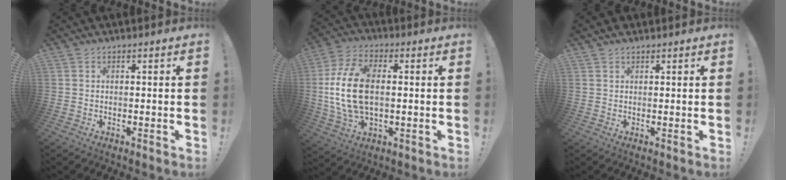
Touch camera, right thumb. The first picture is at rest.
{"total": 16.8, "force": [0.7, 10.1, 13.4], "torque": [-0.260, 0.001, 0.012]}
{"total": 1.2, "force": [1.0, 0.5, 0.2], "torque": [-0.002, -0.003, 0.020]}